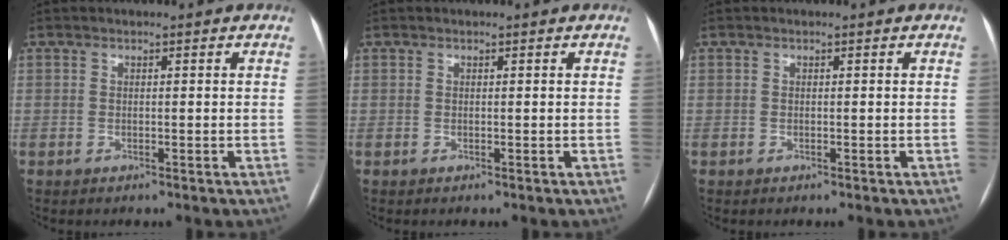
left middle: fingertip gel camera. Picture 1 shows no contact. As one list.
[{"total": 0.0}, {"total": 0.0}]